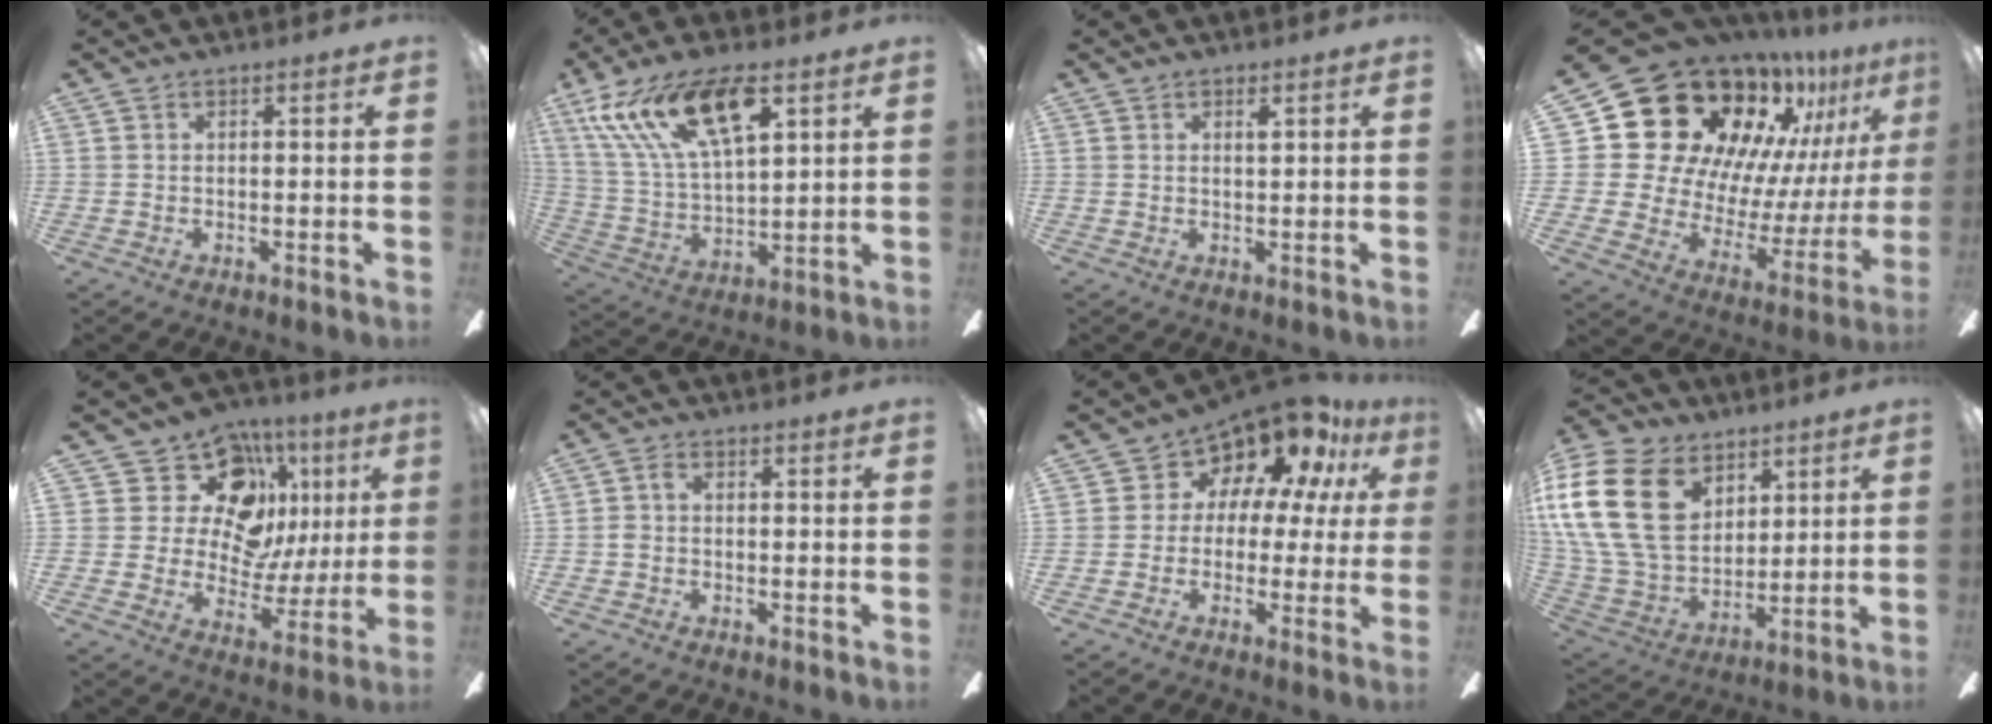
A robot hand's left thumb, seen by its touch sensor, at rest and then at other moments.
{"total": 19.3, "force": [10.9, 7.9, 13.8], "torque": [-0.286, -0.031, 0.190]}
{"total": 1.3, "force": [0.9, 0.3, 0.9], "torque": [-0.011, -0.003, 0.013]}
{"total": 26.7, "force": [17.0, 16.9, 11.7], "torque": [-0.178, -0.131, 0.347]}
{"total": 16.2, "force": [7.2, 11.6, 8.7], "torque": [-0.158, -0.033, 0.137]}
{"total": 1.7, "force": [-0.6, 1.0, 1.3], "torque": [-0.025, 0.008, -0.012]}
{"total": 10.1, "force": [8.1, 5.3, 2.8], "torque": [-0.055, -0.078, 0.145]}
{"total": 24.7, "force": [8.5, 17.5, 15.1], "torque": [-0.338, -0.025, 0.157]}